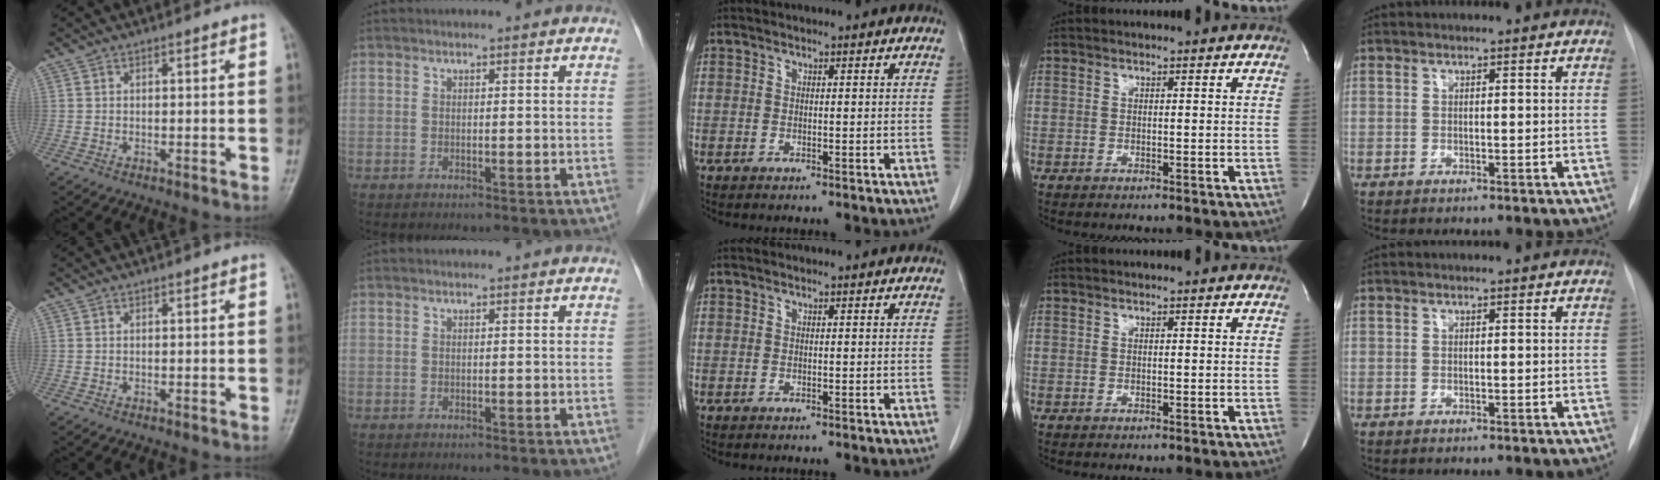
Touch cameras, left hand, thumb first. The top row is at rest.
{}